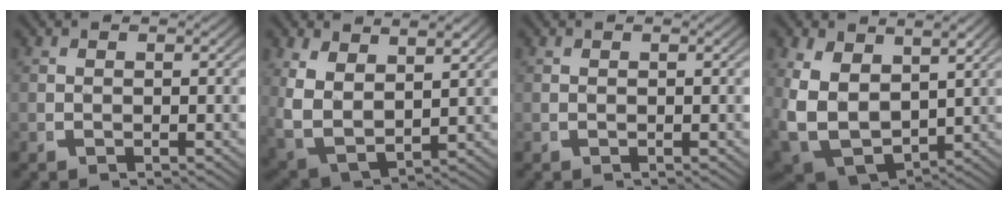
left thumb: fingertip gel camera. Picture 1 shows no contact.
{"total": 8.3, "force": [0.7, 6.6, 5.1], "torque": [-0.157, -0.043, 0.033]}
{"total": 0.0}
{"total": 11.9, "force": [-1.3, 9.3, 7.3], "torque": [-0.222, -0.074, 0.009]}